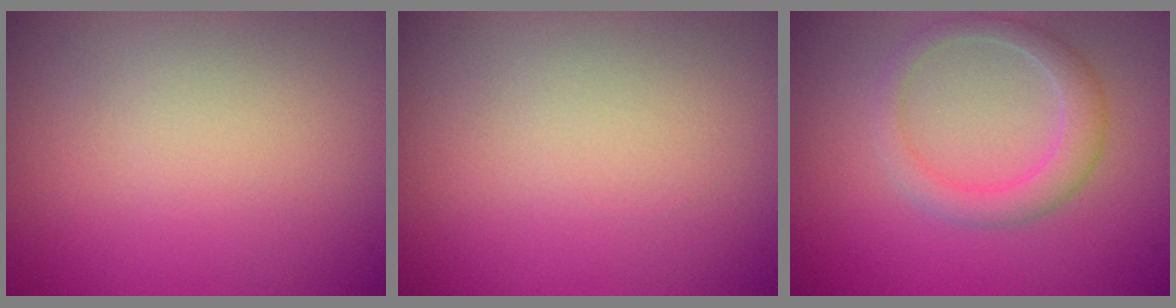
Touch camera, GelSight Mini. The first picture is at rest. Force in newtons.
{"total": 0.0}
{"total": 2.7, "press": 2.7, "slide": 0.2}